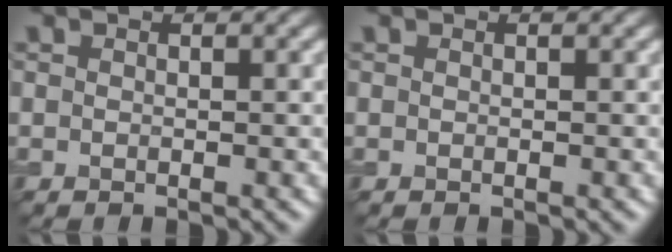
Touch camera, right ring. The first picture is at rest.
{"total": 0.0}